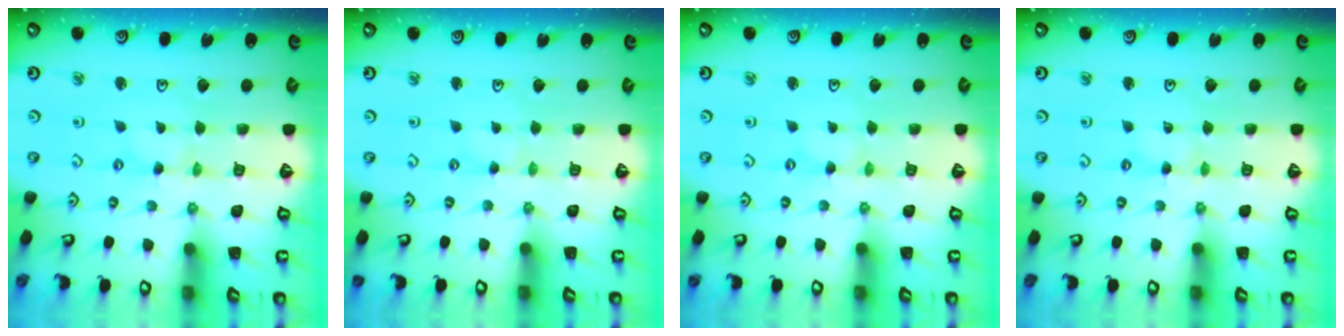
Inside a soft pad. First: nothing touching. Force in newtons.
{"total": 0.0}
{"total": 0.0}
{"total": 0.0}